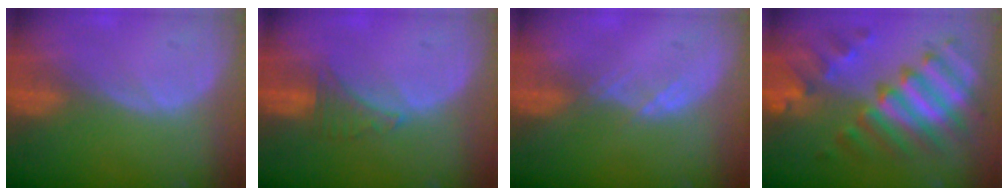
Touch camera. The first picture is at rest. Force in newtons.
{"total": 2.9, "press": 2.9, "slide": 0.6}
{"total": 1.5, "press": 1.3, "slide": 0.8}
{"total": 11.8, "press": 11.8, "slide": 1.2}